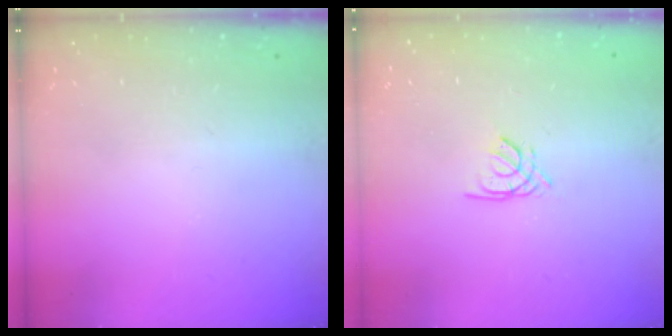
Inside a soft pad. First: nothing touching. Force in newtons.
{"total": 1.5, "press": 1.4, "slide": 0.4}